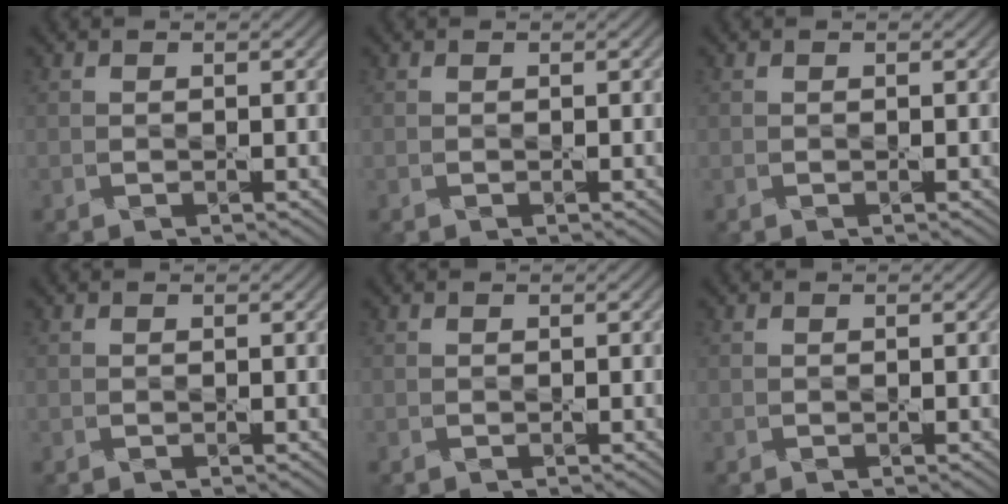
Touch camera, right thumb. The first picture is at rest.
{"total": 0.0}
{"total": 0.0}
{"total": 0.0}
{"total": 0.0}
{"total": 0.0}